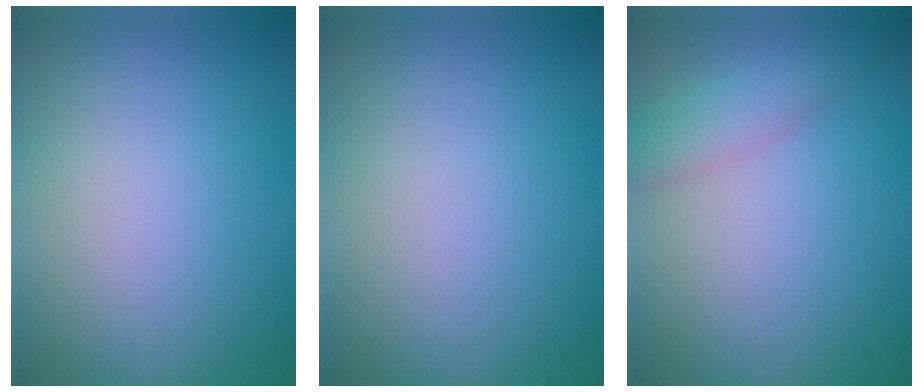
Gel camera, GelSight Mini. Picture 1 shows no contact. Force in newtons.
{"total": 0.0}
{"total": 2.5, "press": 2.5, "slide": 0.1}